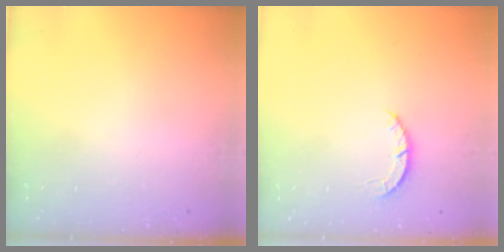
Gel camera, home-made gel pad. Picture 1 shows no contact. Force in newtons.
{"total": 2.7, "press": 2.6, "slide": 0.4}